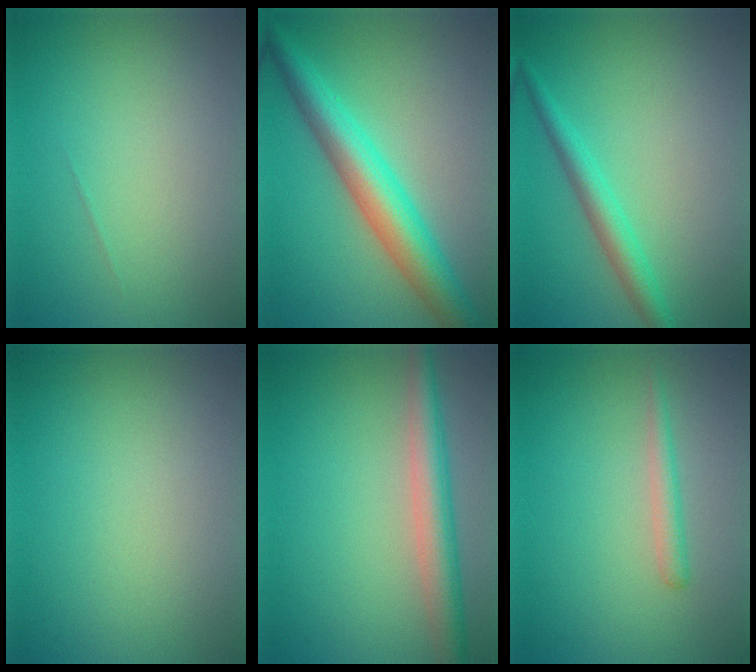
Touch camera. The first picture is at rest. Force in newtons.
{"total": 6.7, "press": 6.7, "slide": 0.1}
{"total": 2.8, "press": 2.8, "slide": 0.0}
{"total": 0.0}
{"total": 4.3, "press": 4.3, "slide": 0.3}
{"total": 1.5, "press": 1.5, "slide": 0.1}